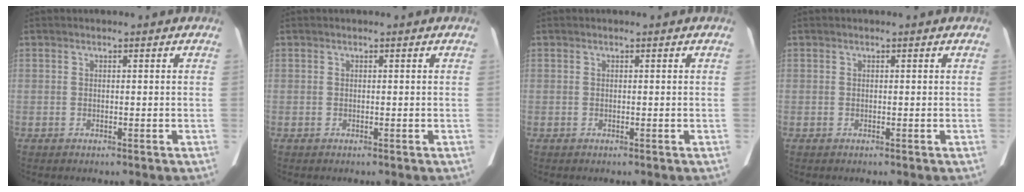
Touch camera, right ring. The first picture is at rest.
{"total": 0.0}
{"total": 0.0}
{"total": 0.0}